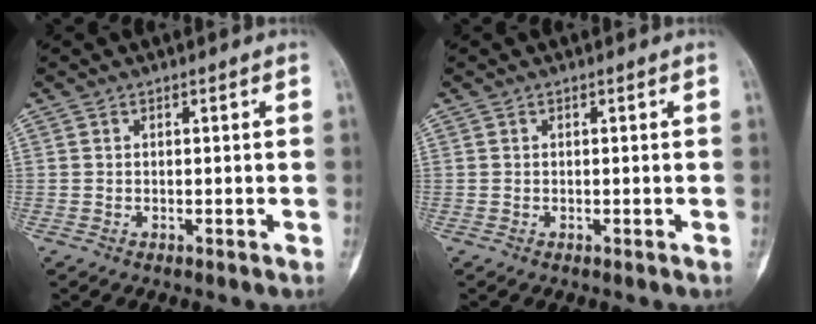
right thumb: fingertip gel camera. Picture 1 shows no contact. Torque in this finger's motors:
{"motor_torque": [0.01, 0.01, 0.04, 0.01, 0.00]}